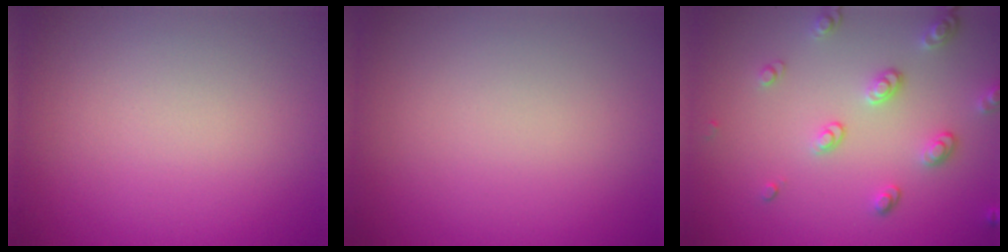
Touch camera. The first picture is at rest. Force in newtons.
{"total": 0.0}
{"total": 2.9, "press": 2.6, "slide": 1.3}